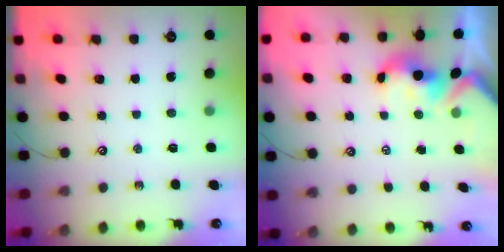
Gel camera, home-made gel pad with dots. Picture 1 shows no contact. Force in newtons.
{"total": 2.0, "press": 1.9, "slide": 0.7}